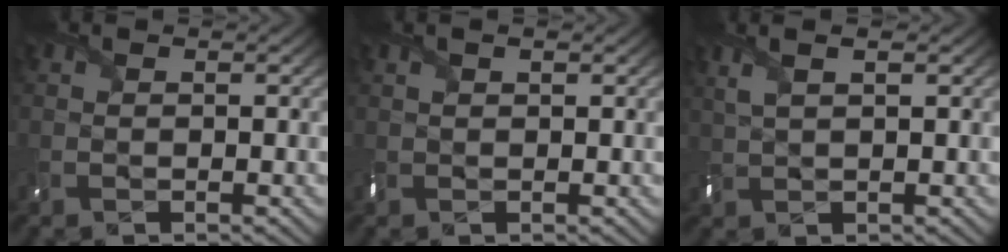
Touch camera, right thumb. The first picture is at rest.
{"total": 1.7, "force": [0.9, 0.7, 1.2], "torque": [-0.028, 0.003, 0.017]}
{"total": 3.5, "force": [1.8, 0.8, 2.9], "torque": [-0.072, 0.009, 0.041]}